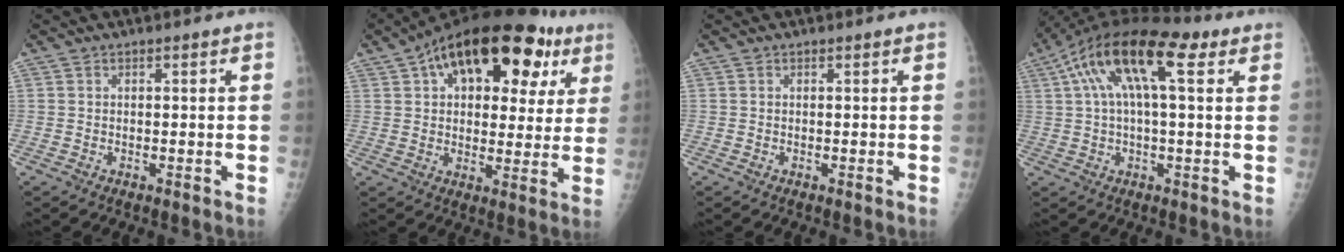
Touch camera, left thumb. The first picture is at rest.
{"total": 23.1, "force": [10.1, 12.3, 16.8], "torque": [-0.210, 0.018, 0.143]}
{"total": 0.0}
{"total": 14.6, "force": [5.4, 5.4, 12.5], "torque": [-0.221, 0.036, 0.086]}